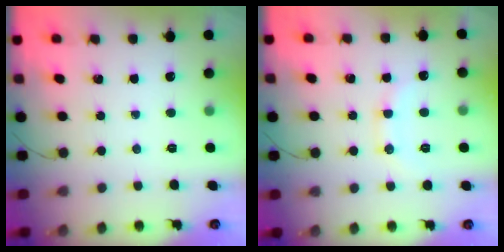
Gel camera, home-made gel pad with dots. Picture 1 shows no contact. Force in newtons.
{"total": 8.8, "press": 8.7, "slide": 1.3}